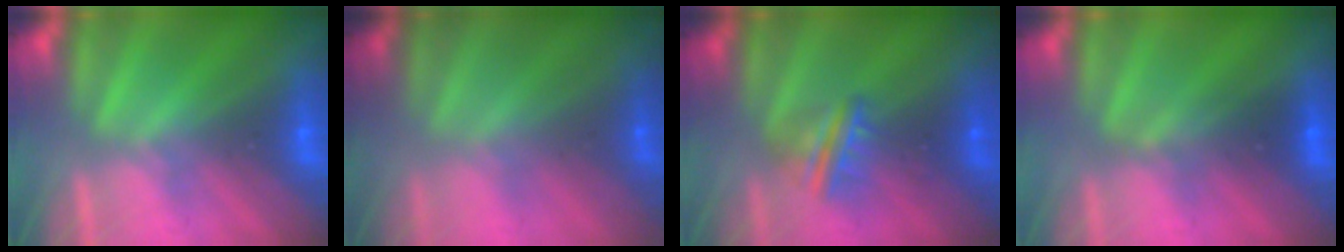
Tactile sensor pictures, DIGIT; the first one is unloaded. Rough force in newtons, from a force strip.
{"total": 1.6}
{"total": 2.8}
{"total": 2.6}